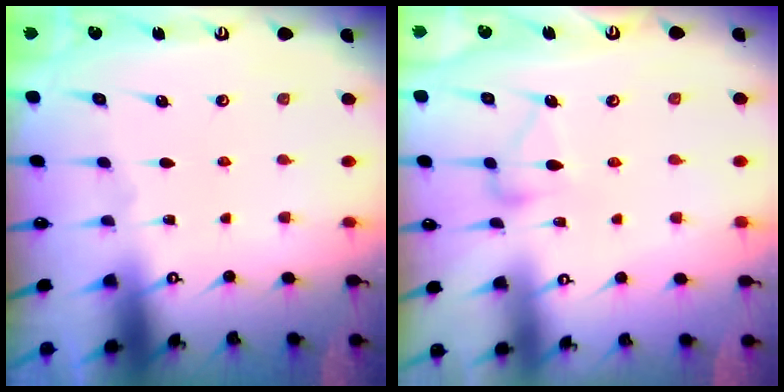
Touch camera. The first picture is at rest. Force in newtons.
{"total": 8.2, "press": 8.2, "slide": 0.3}